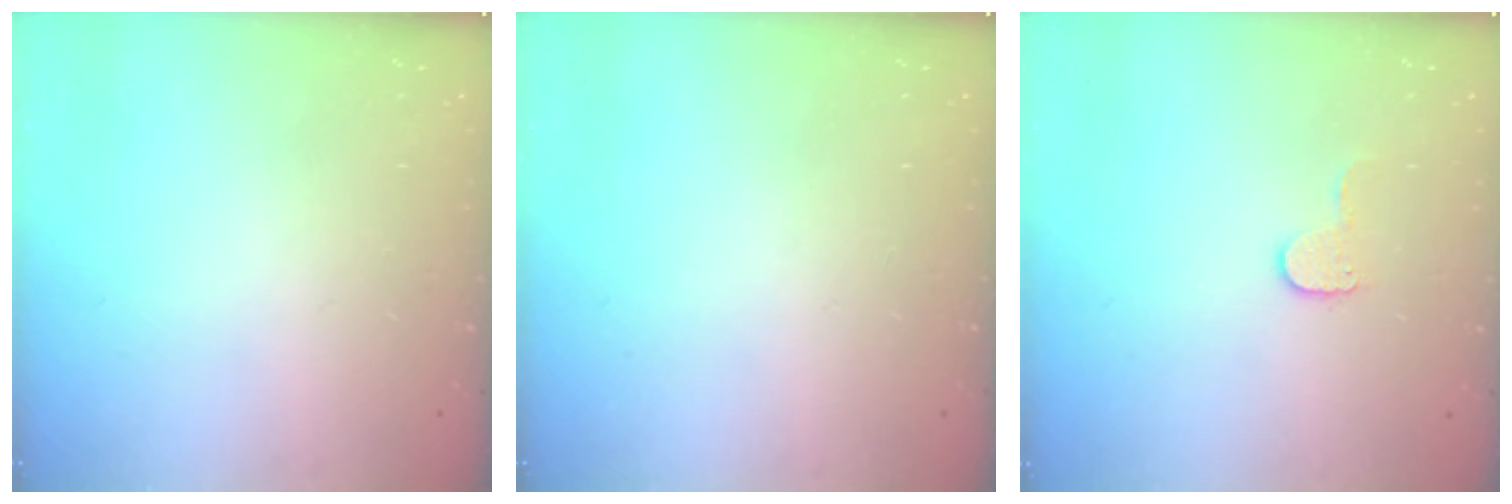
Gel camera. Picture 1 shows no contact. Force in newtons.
{"total": 0.0}
{"total": 5.4, "press": 5.4, "slide": 0.5}